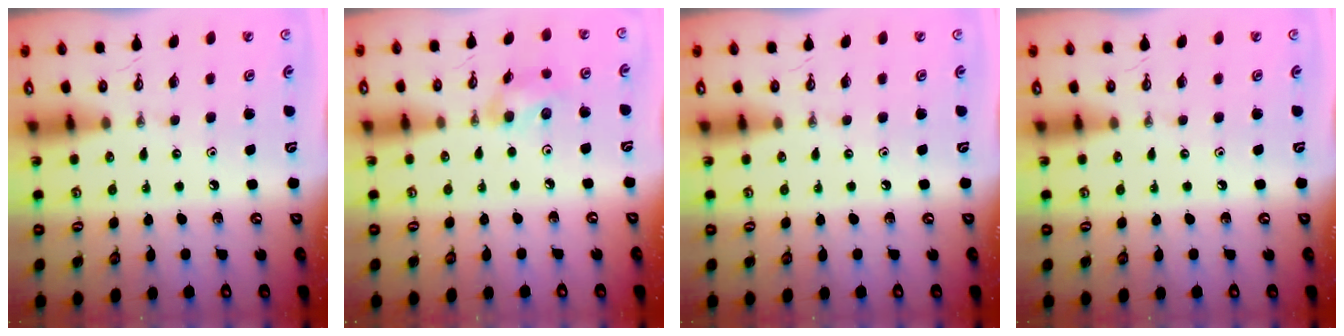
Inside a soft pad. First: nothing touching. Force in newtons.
{"total": 7.8, "press": 7.4, "slide": 2.5}
{"total": 0.0}
{"total": 0.0}